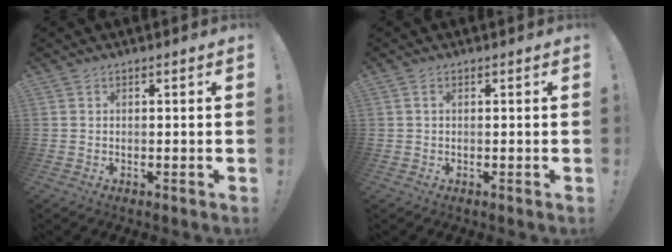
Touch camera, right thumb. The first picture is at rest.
{"total": 0.7, "force": [-0.1, 0.3, 0.7], "torque": [-0.015, 0.002, -0.001]}